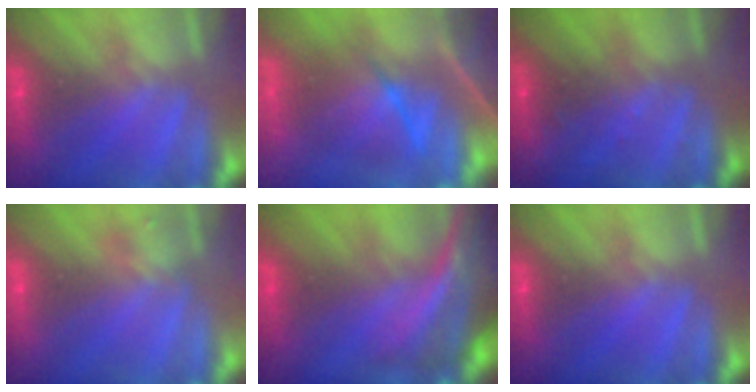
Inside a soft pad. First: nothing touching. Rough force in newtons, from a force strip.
{"total": 7.1}
{"total": 2.8}
{"total": 2.2}
{"total": 8.1}
{"total": 0.0}